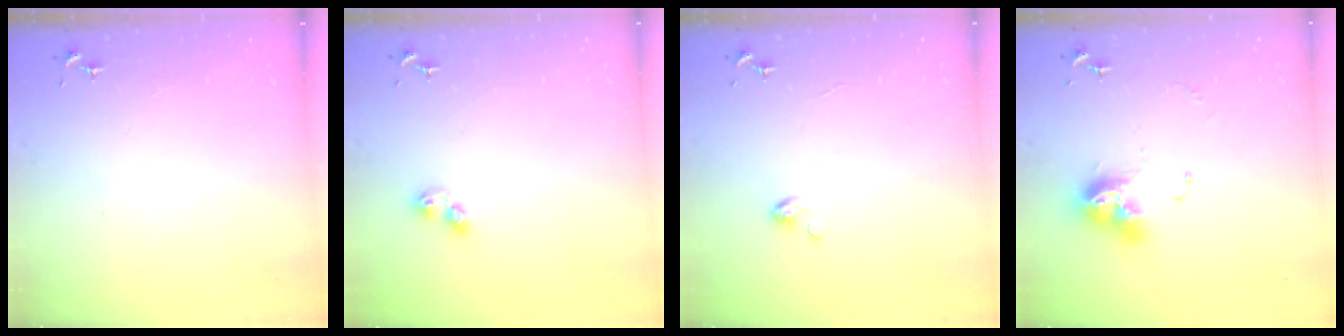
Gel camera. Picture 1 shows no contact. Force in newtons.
{"total": 5.4, "press": 5.4, "slide": 0.5}
{"total": 2.7, "press": 2.7, "slide": 0.2}
{"total": 12.0, "press": 11.9, "slide": 1.3}